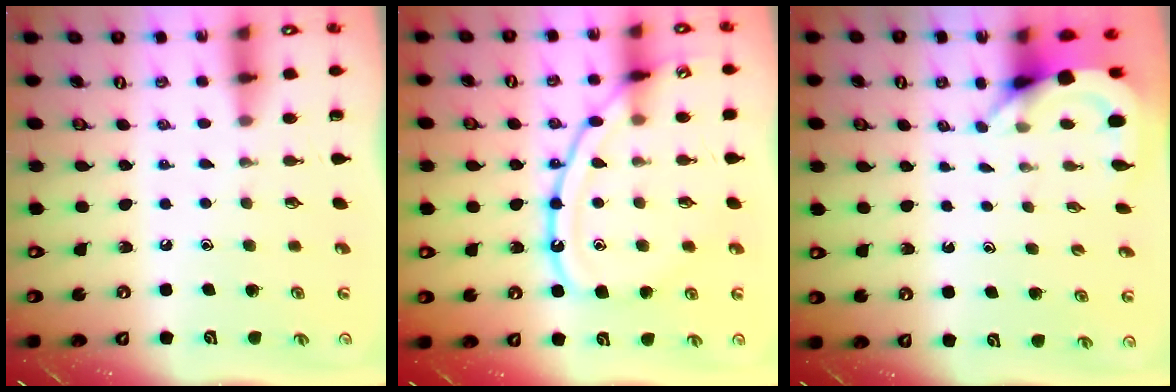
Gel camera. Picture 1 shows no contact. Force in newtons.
{"total": 14.3, "press": 14.3, "slide": 1.3}
{"total": 3.7, "press": 3.7, "slide": 0.3}